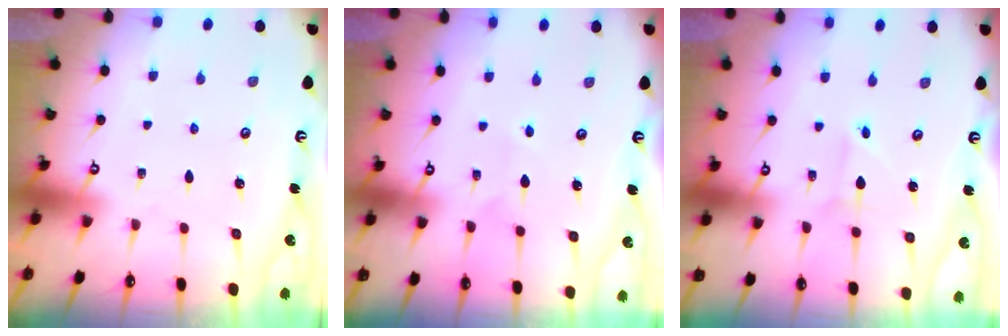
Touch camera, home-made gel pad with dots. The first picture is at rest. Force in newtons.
{"total": 4.2, "press": 4.1, "slide": 0.7}
{"total": 1.8, "press": 1.8, "slide": 0.2}